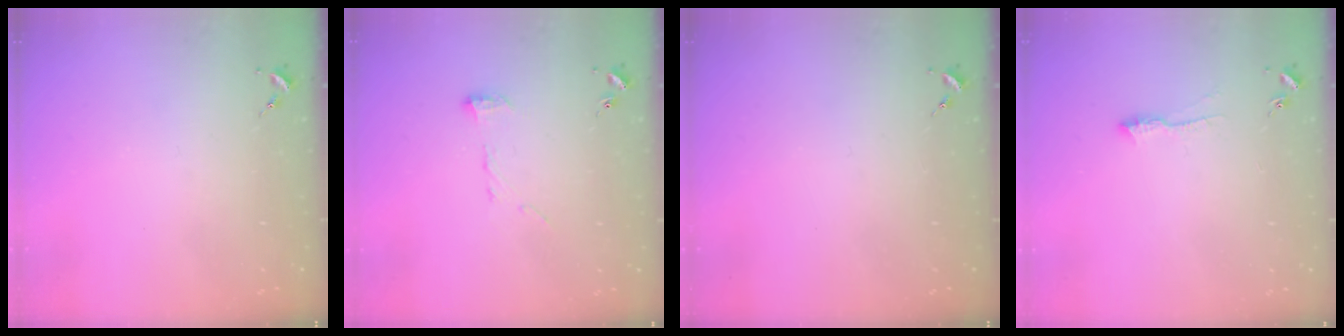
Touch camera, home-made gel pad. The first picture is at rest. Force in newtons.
{"total": 7.1, "press": 7.1, "slide": 0.2}
{"total": 0.0}
{"total": 5.3, "press": 5.2, "slide": 0.6}